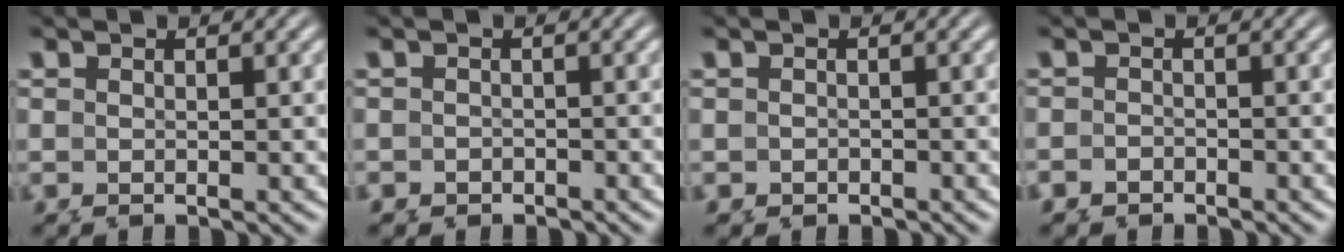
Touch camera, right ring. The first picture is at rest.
{"total": 1.1, "force": [-0.7, 0.4, -0.7], "torque": [0.016, -0.003, -0.011]}
{"total": 0.8, "force": [-0.4, 0.3, -0.6], "torque": [0.013, -0.001, -0.006]}
{"total": 1.0, "force": [-0.7, 0.0, -0.6], "torque": [0.016, 0.000, -0.015]}